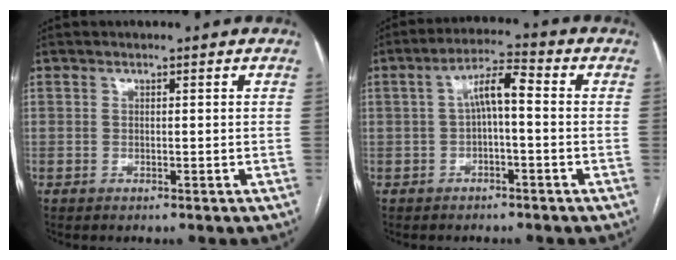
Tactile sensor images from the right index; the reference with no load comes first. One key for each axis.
{"total": 5.7, "fx": 0.0, "fy": 1.3, "fz": 5.6, "tx": -0.100, "ty": 0.026, "tz": -0.001}